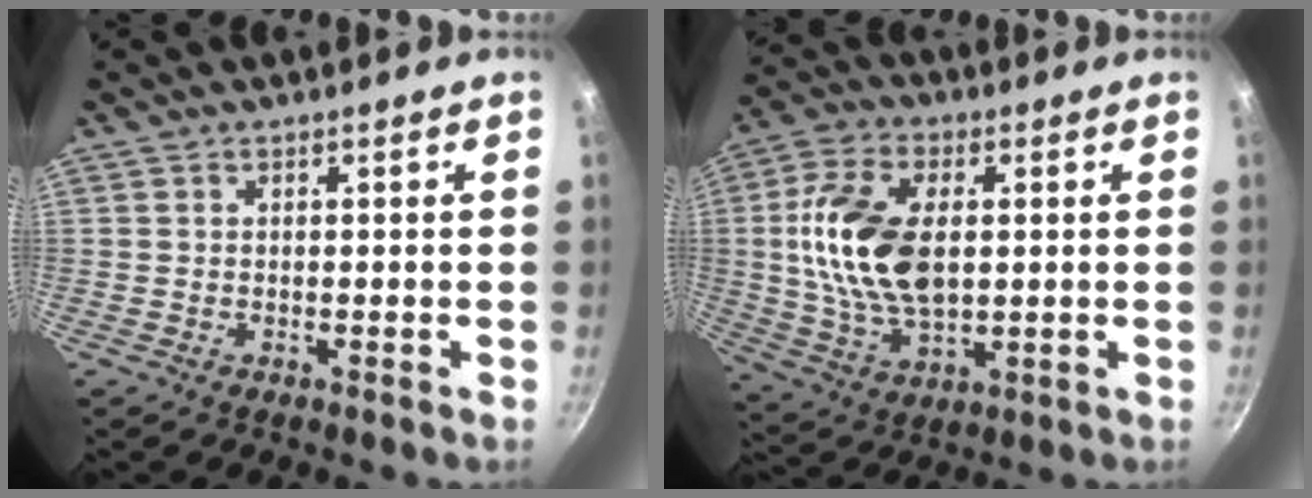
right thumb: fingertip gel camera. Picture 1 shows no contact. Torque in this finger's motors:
{"motor_torque": [1.20, 2.24, 2.02, 0.01, 0.27]}